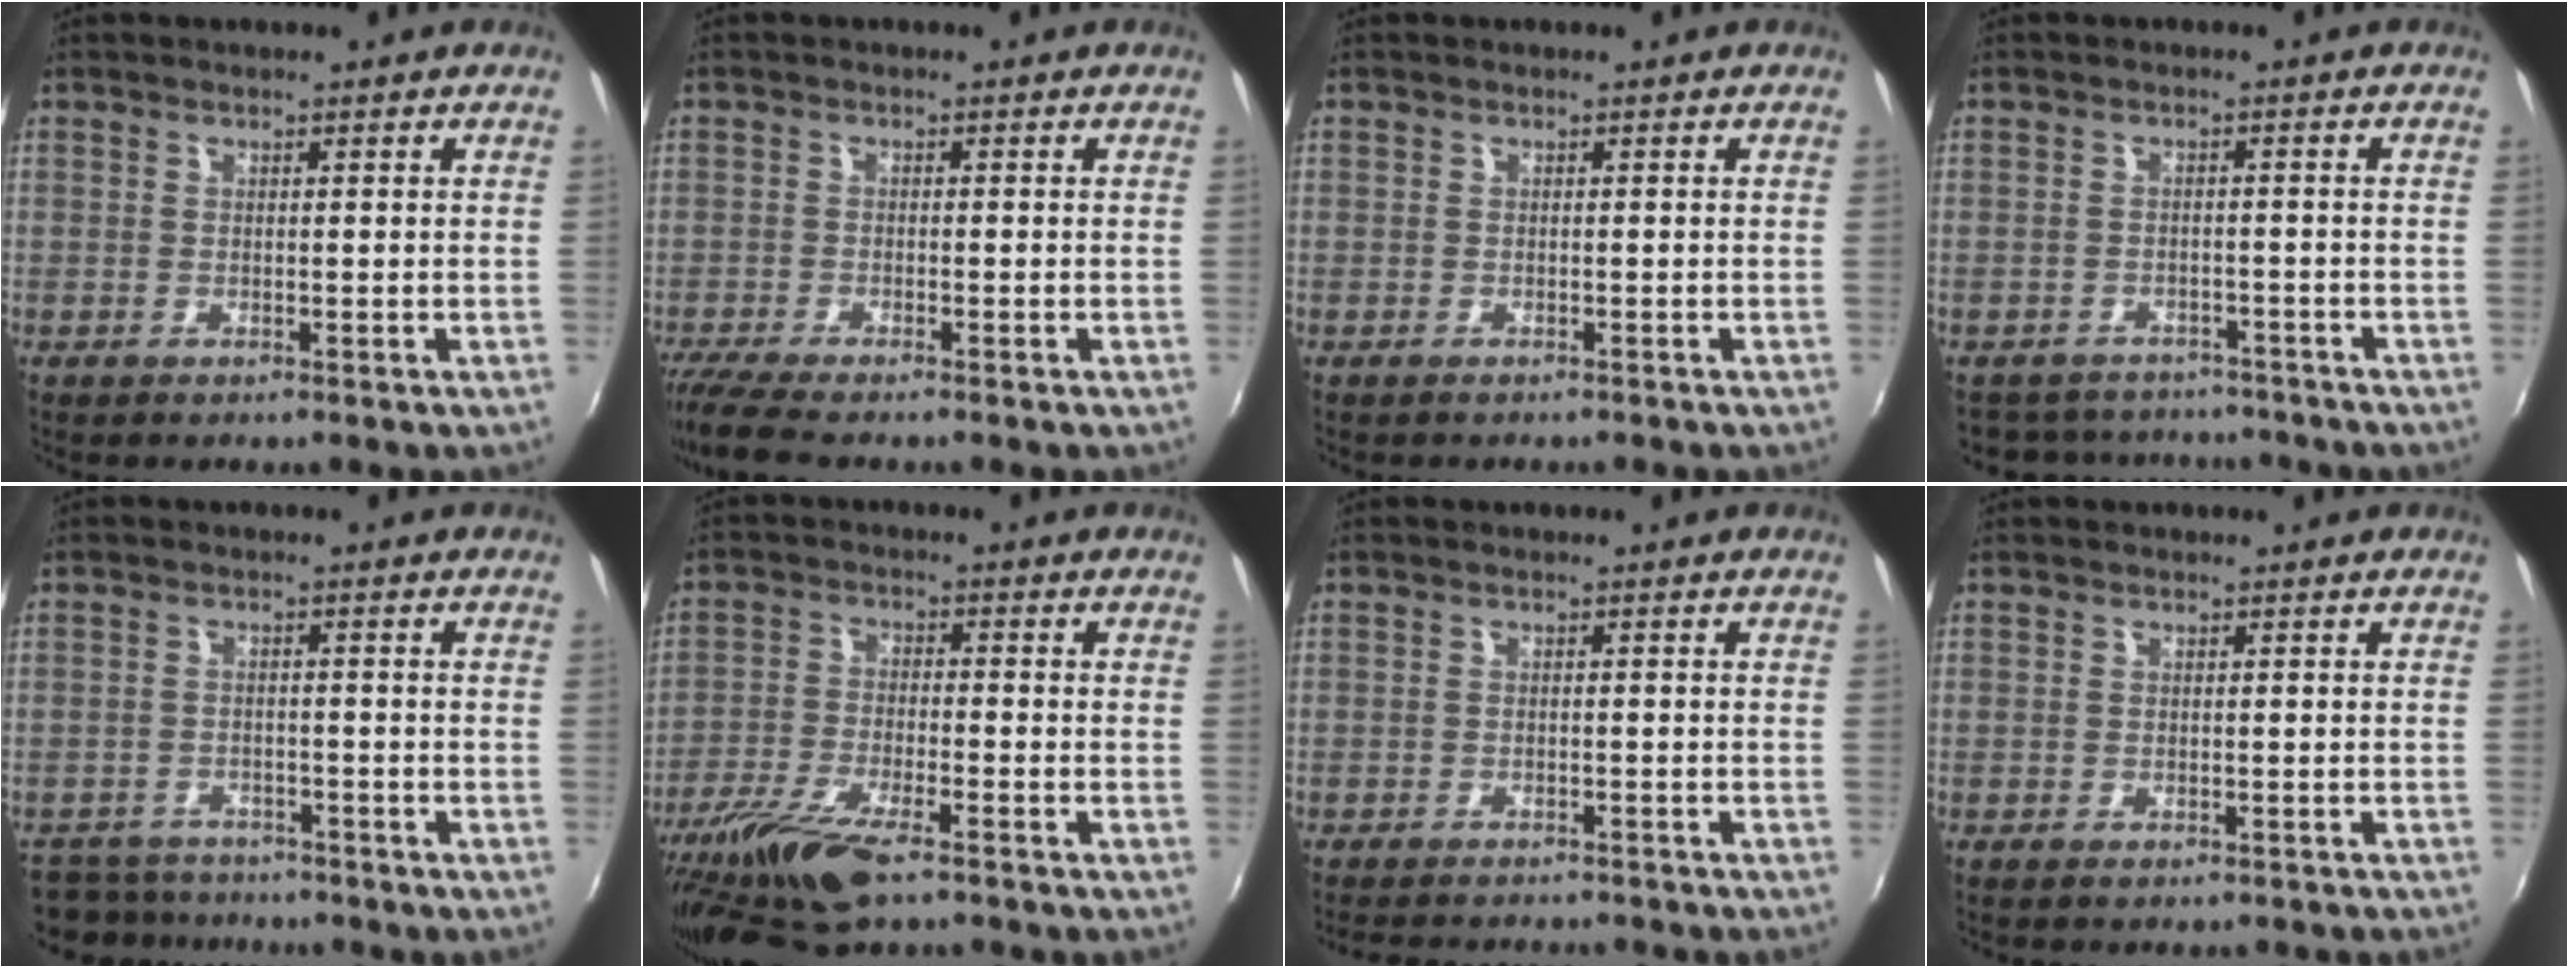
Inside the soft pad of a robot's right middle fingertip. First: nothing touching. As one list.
[{"total": 6.0, "force": [-5.1, 0.3, 3.0], "torque": [-0.081, -0.027, -0.093]}, {"total": 1.0, "force": [-0.8, 0.6, 0.0], "torque": [-0.006, 0.002, -0.012]}, {"total": 11.2, "force": [-9.8, 4.5, 2.9], "torque": [-0.070, 0.011, -0.131]}, {"total": 9.1, "force": [-8.2, 3.4, 1.9], "torque": [-0.060, -0.003, -0.126]}, {"total": 13.5, "force": [-9.7, 3.4, 8.7], "torque": [-0.192, -0.040, -0.185]}, {"total": 9.0, "force": [-8.2, 1.9, 3.3], "torque": [-0.078, -0.015, -0.117]}, {"total": 2.4, "force": [-2.1, 0.8, 0.7], "torque": [-0.013, -0.006, -0.024]}]